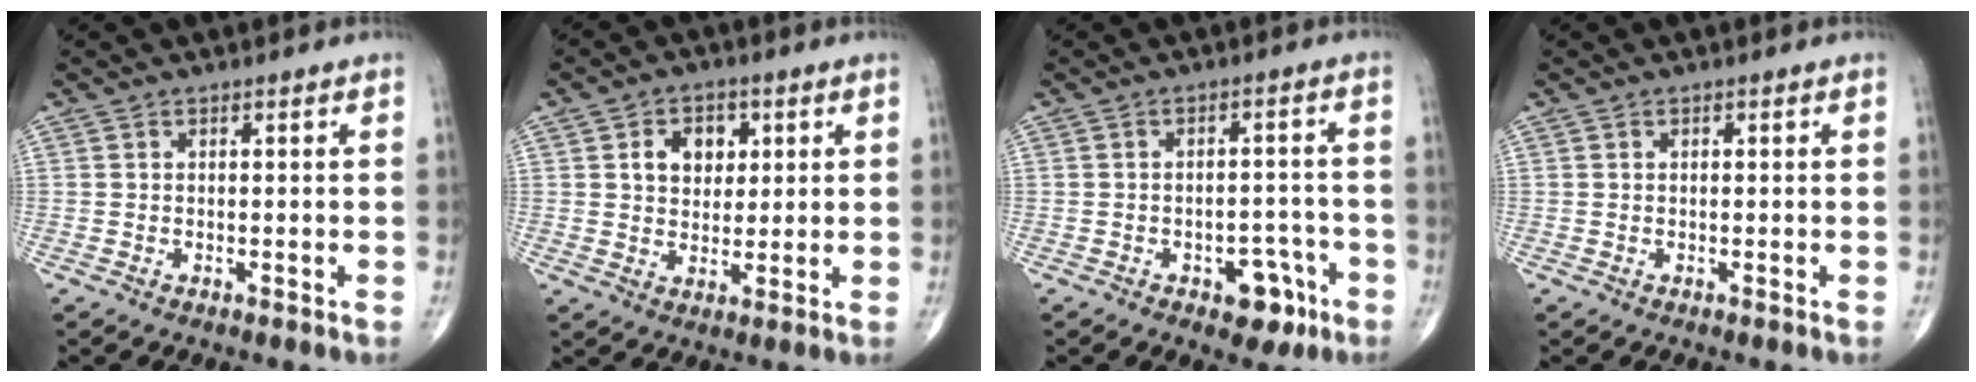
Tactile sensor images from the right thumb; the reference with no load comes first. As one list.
[{"total": 7.0, "force": [2.1, 5.3, 4.1], "torque": [-0.030, -0.006, 0.032]}, {"total": 6.8, "force": [-3.5, 4.0, 4.2], "torque": [-0.026, 0.029, -0.042]}, {"total": 0.0}]